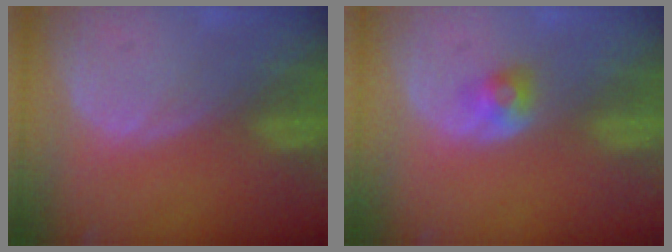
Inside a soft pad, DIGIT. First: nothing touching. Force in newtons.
{"total": 2.5, "press": 2.3, "slide": 1.1}